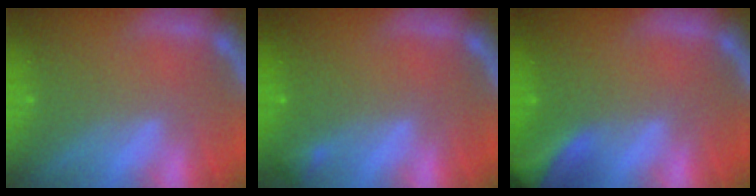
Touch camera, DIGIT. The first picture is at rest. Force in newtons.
{"total": 0.9}
{"total": 8.4}